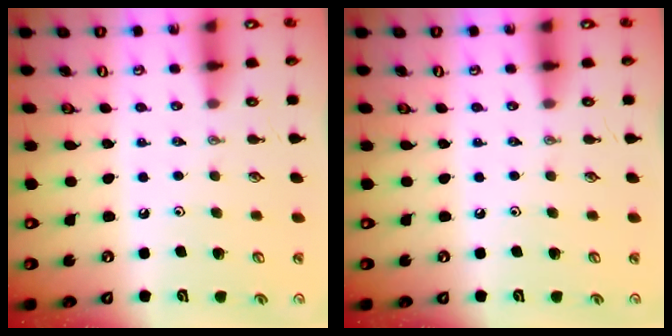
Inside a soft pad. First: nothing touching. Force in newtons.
{"total": 0.0}